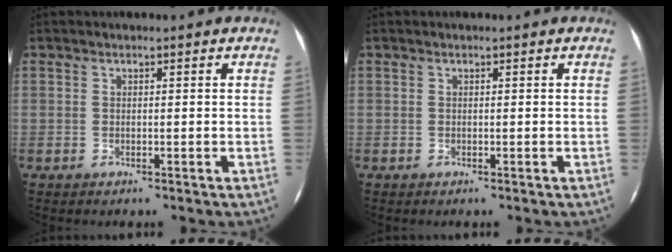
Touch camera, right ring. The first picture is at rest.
{"total": 0.0}